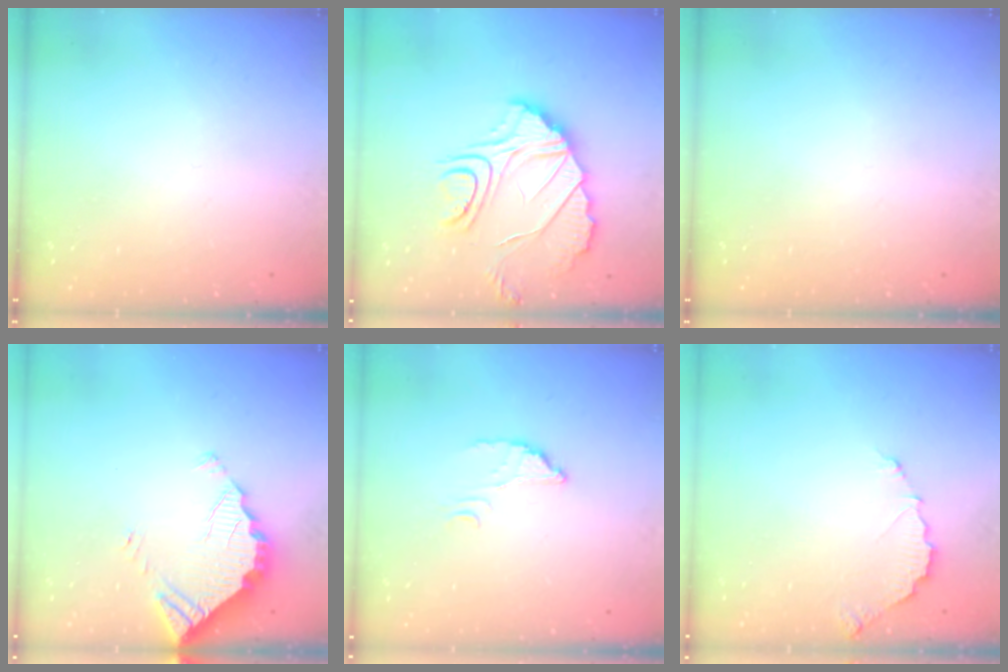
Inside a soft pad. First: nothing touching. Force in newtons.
{"total": 11.9, "press": 11.9, "slide": 0.9}
{"total": 0.0}
{"total": 3.6, "press": 3.6, "slide": 0.2}
{"total": 2.7, "press": 2.7, "slide": 0.2}
{"total": 5.0, "press": 5.0, "slide": 0.3}